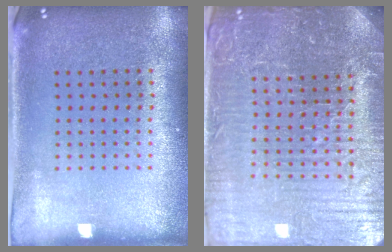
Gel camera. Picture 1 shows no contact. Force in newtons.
{"total": 5.8, "press": 5.3, "slide": 2.3}